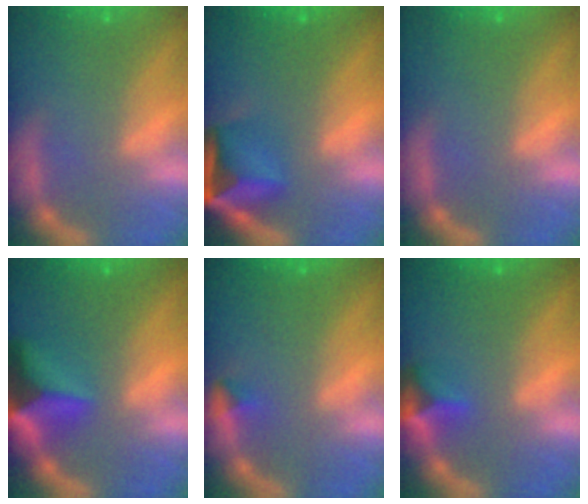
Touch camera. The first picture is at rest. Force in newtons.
{"total": 7.4}
{"total": 0.0}
{"total": 7.9}
{"total": 0.9}
{"total": 2.9}